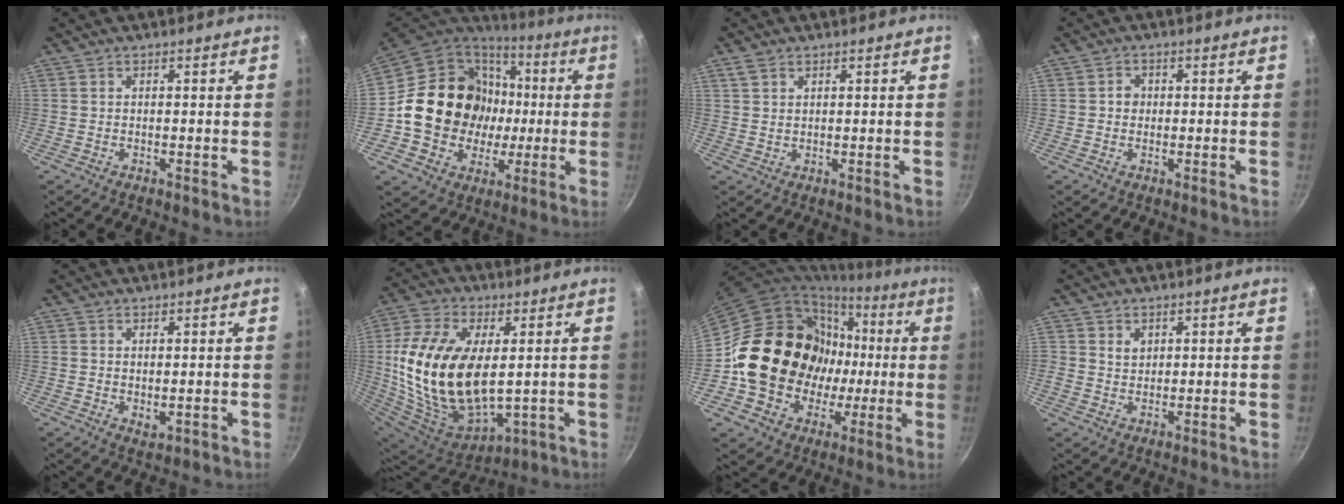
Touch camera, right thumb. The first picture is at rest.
{"total": 21.6, "force": [0.0, 19.0, 10.2], "torque": [-0.159, 0.034, 0.012]}
{"total": 2.2, "force": [1.4, 1.3, 1.2], "torque": [-0.022, 0.000, 0.030]}
{"total": 2.0, "force": [0.0, 1.9, 0.8], "torque": [-0.003, 0.005, -0.003]}
{"total": 1.9, "force": [0.5, 1.2, 1.4], "torque": [-0.020, -0.009, 0.008]}
{"total": 25.0, "force": [1.8, 14.4, 20.3], "torque": [-0.395, -0.013, 0.048]}
{"total": 19.9, "force": [0.1, 17.6, 9.4], "torque": [-0.128, 0.031, 0.018]}
{"total": 2.5, "force": [0.9, 2.1, 1.0], "torque": [-0.006, -0.003, 0.016]}